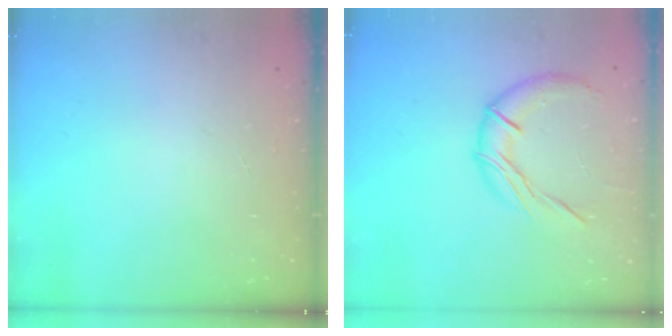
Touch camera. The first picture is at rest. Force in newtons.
{"total": 11.8, "press": 11.8, "slide": 0.6}